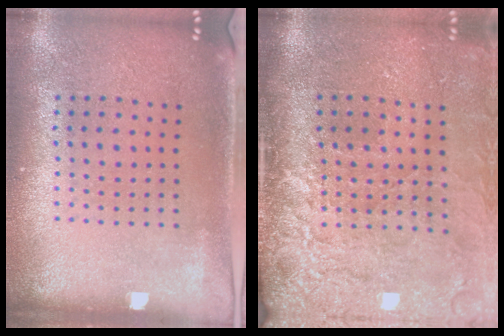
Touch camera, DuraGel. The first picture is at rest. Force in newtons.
{"total": 4.5, "press": 3.6, "slide": 2.7}